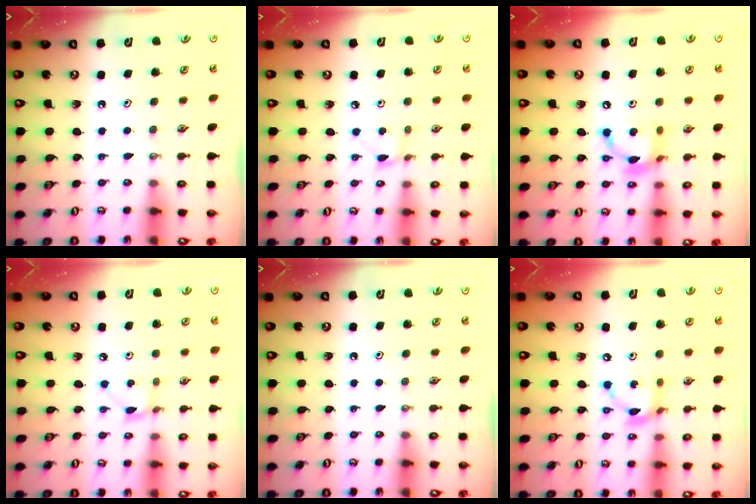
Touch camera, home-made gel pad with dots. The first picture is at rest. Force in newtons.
{"total": 3.0, "press": 3.0, "slide": 0.4}
{"total": 13.3, "press": 13.2, "slide": 1.2}
{"total": 2.9, "press": 2.9, "slide": 0.2}
{"total": 0.0}
{"total": 9.4, "press": 9.4, "slide": 0.3}